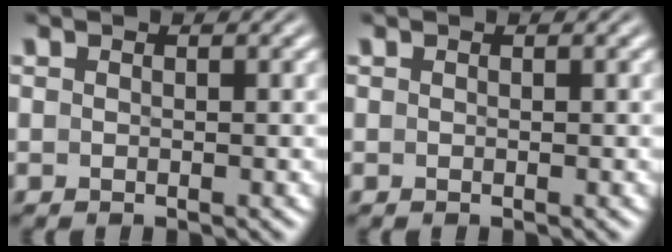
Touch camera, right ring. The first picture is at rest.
{"total": 0.0}